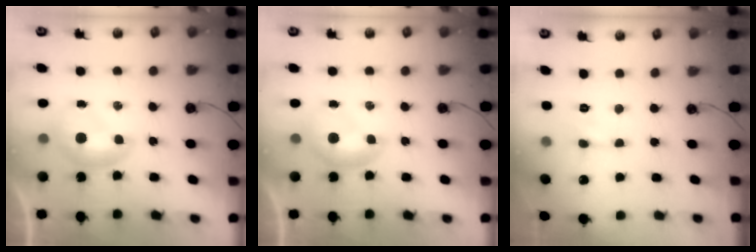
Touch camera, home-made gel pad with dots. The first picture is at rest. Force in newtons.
{"total": 0.0}
{"total": 1.6, "press": 1.5, "slide": 0.4}